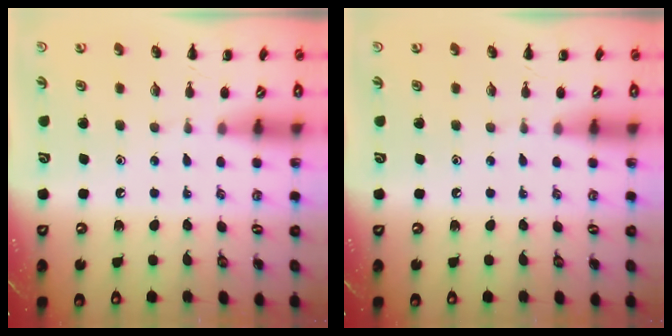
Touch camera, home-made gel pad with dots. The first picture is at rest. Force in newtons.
{"total": 0.0}